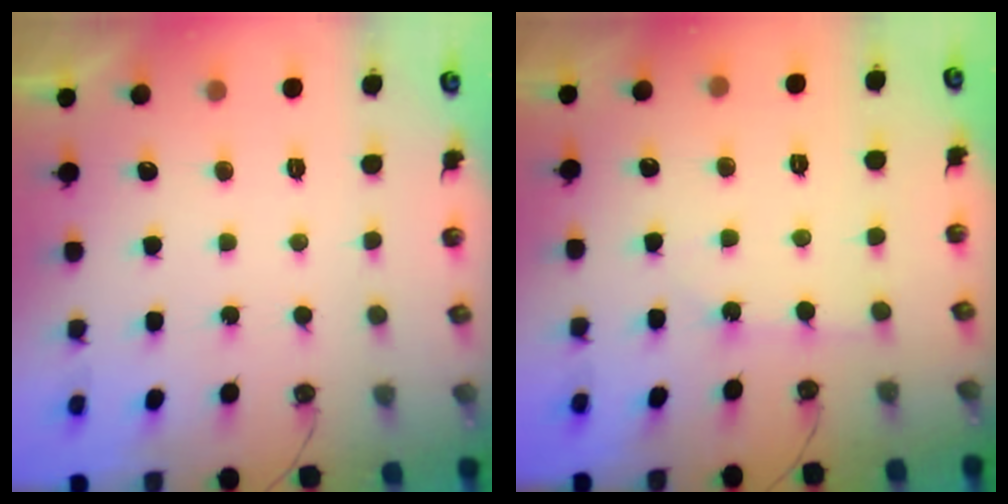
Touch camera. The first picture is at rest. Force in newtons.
{"total": 3.4, "press": 3.4, "slide": 0.4}